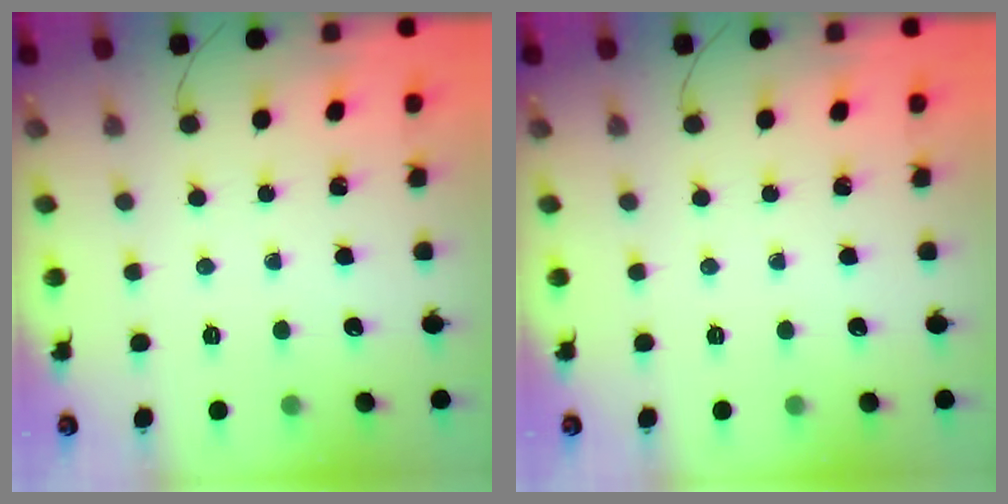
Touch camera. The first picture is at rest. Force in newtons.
{"total": 0.0}